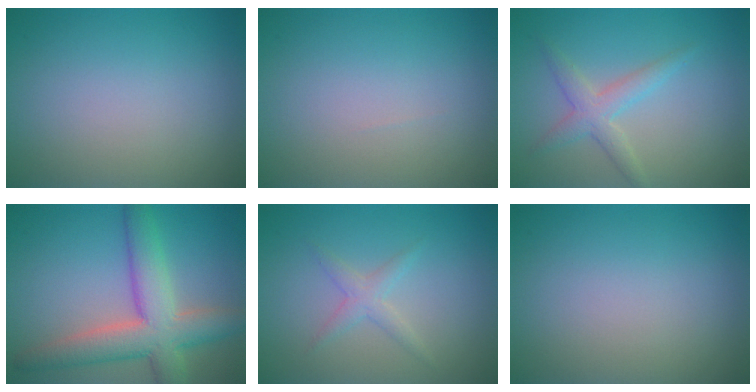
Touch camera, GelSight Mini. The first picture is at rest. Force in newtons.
{"total": 0.0}
{"total": 2.7, "press": 2.7, "slide": 0.1}
{"total": 7.3, "press": 7.3, "slide": 0.6}
{"total": 1.6, "press": 1.6, "slide": 0.0}
{"total": 0.0}